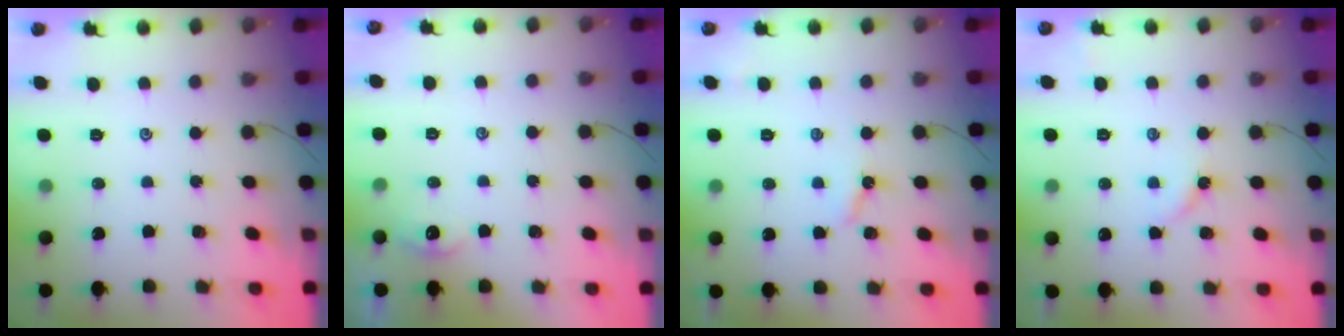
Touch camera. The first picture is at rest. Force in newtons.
{"total": 2.7, "press": 2.7, "slide": 0.3}
{"total": 3.5, "press": 3.5, "slide": 0.2}
{"total": 2.7, "press": 2.7, "slide": 0.4}